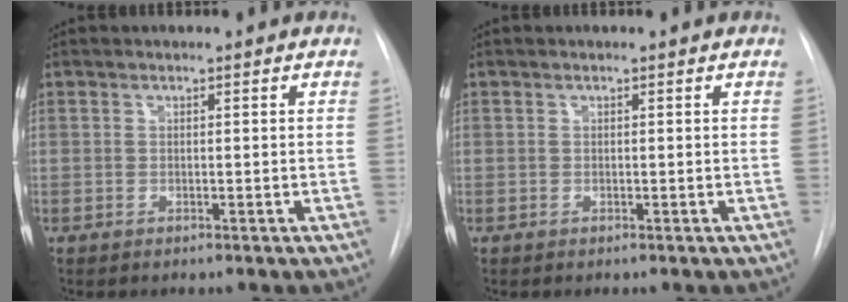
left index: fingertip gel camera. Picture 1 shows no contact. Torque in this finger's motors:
{"motor_torque": [-0.05, 0.11, 0.00, 0.00]}